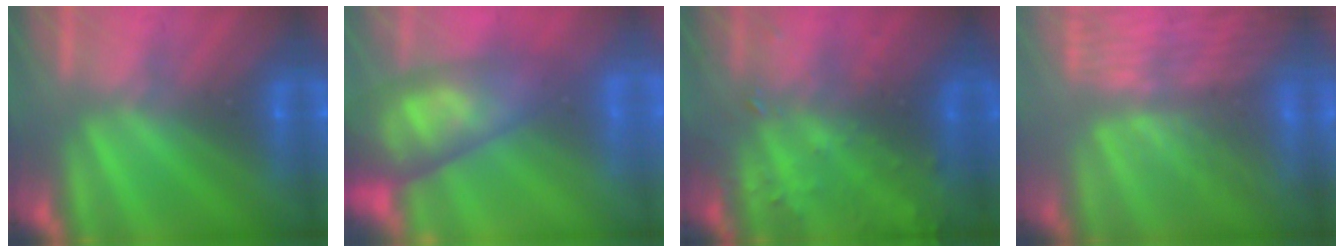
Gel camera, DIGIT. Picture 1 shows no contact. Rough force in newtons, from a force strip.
{"total": 11.3}
{"total": 8.1}
{"total": 8.2}